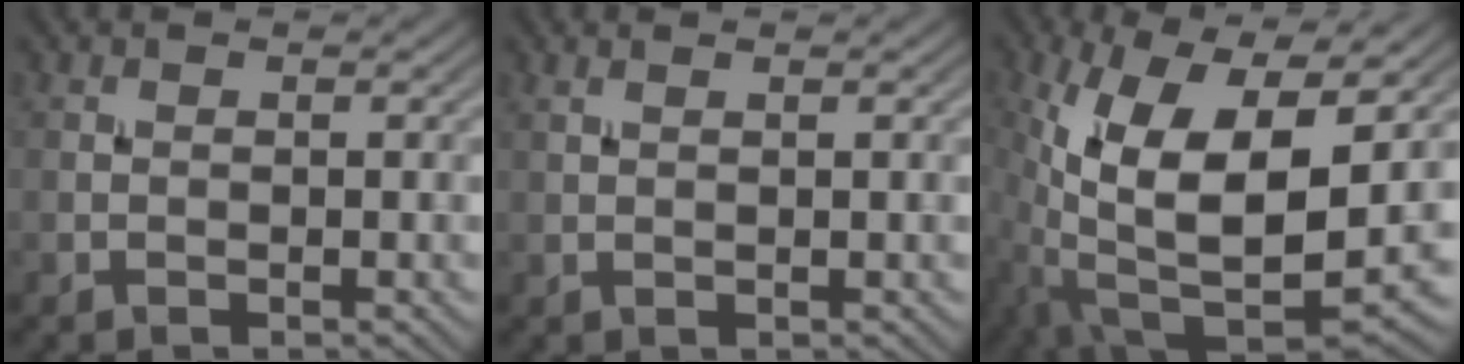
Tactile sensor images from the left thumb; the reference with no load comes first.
{"total": 1.1, "force": [0.8, 0.2, 0.8], "torque": [-0.015, 0.002, 0.010]}
{"total": 17.2, "force": [1.3, 7.7, 15.3], "torque": [-0.306, -0.024, 0.039]}